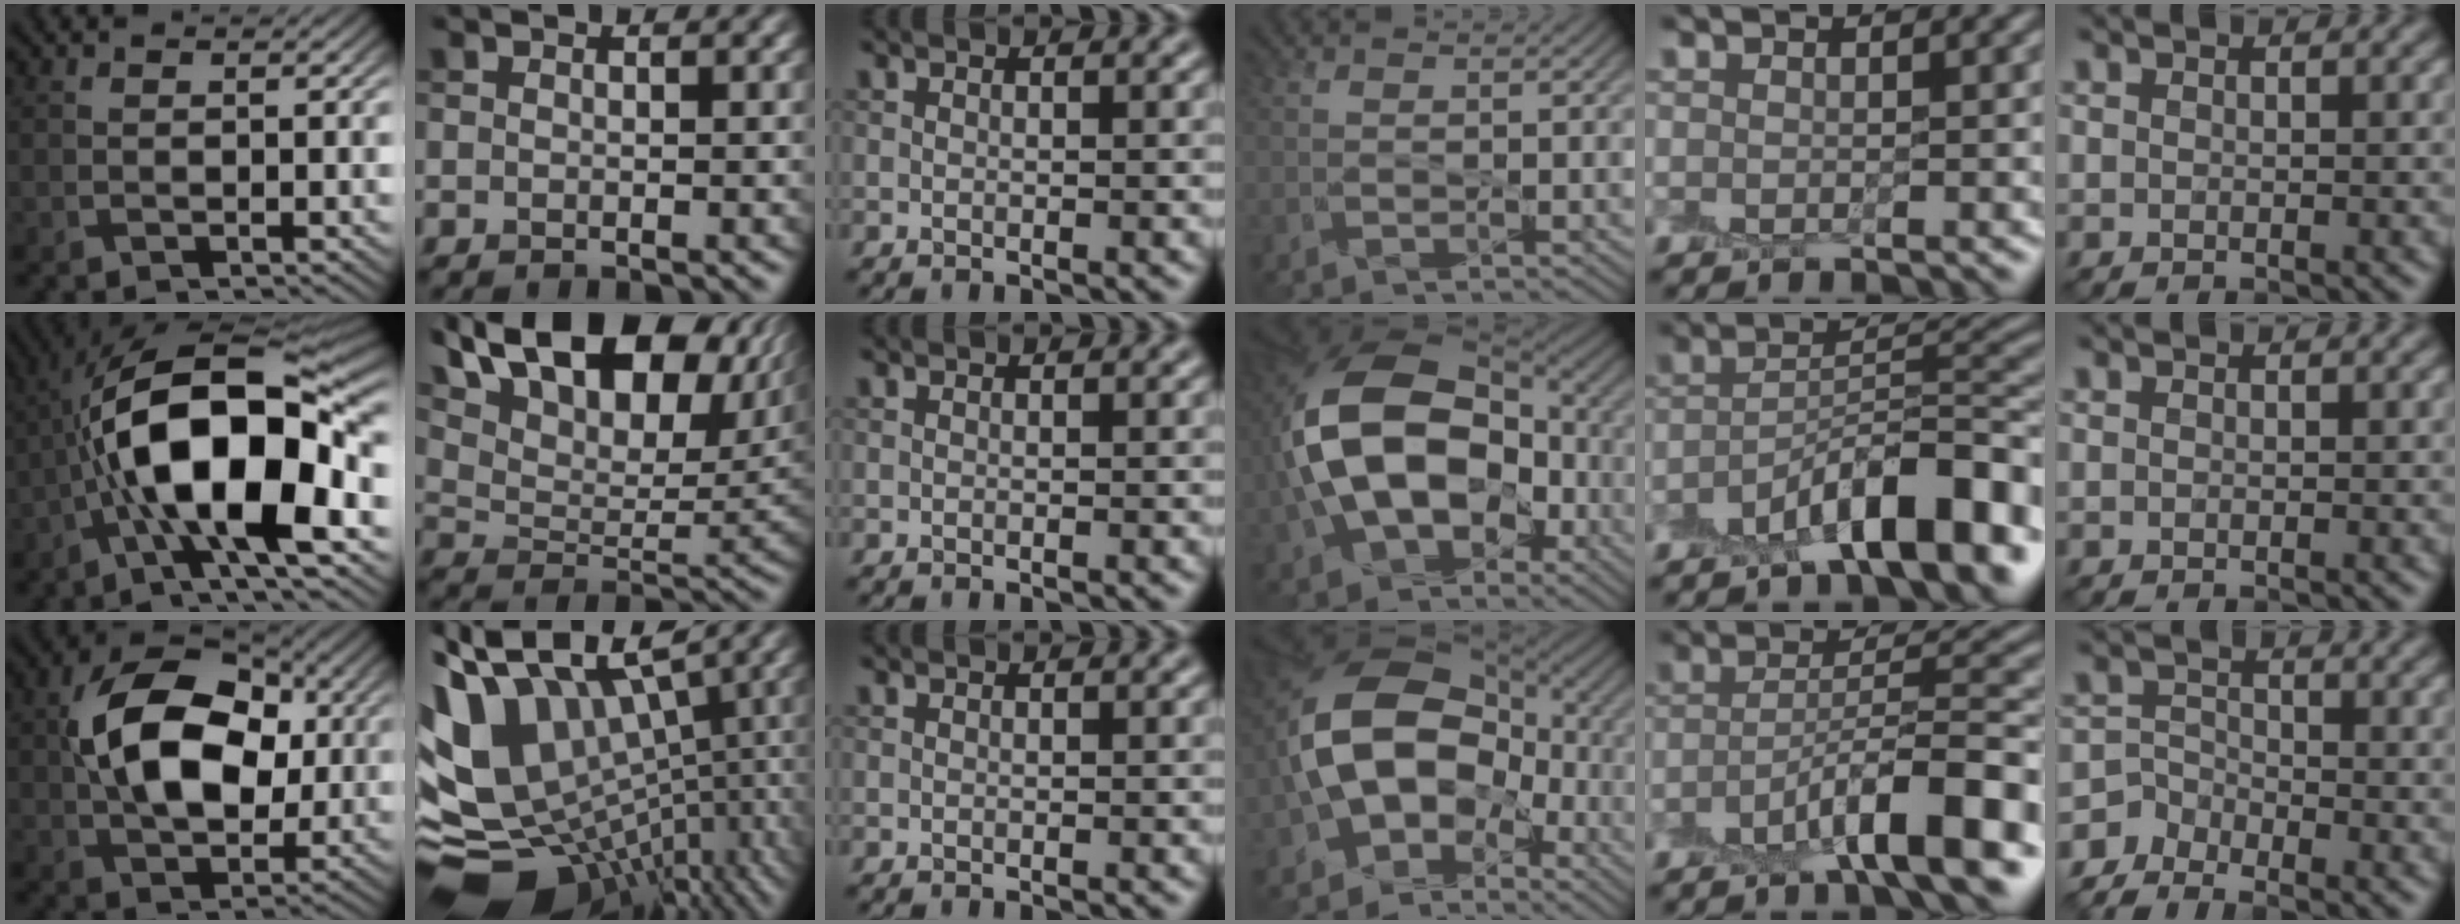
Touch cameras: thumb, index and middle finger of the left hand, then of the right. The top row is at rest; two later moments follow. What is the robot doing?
{"motion": "peel", "object": "plastic screen protector"}